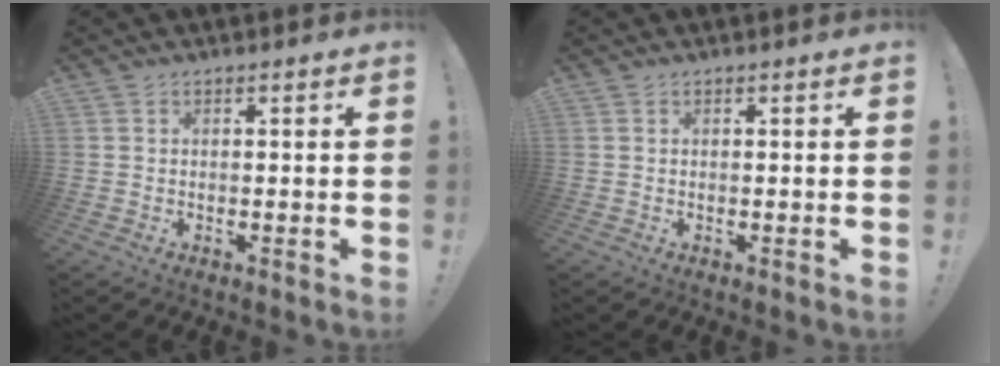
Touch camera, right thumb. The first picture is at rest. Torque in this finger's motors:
{"motor_torque": [-0.17, 0.17, -0.06, 0.04, 0.00]}